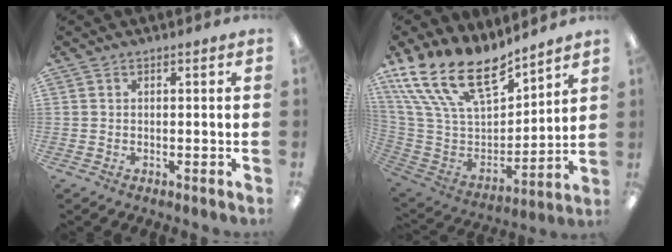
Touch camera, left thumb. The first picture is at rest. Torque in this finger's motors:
{"motor_torque": [0.39, 0.37, 1.25, -1.52, 0.50]}